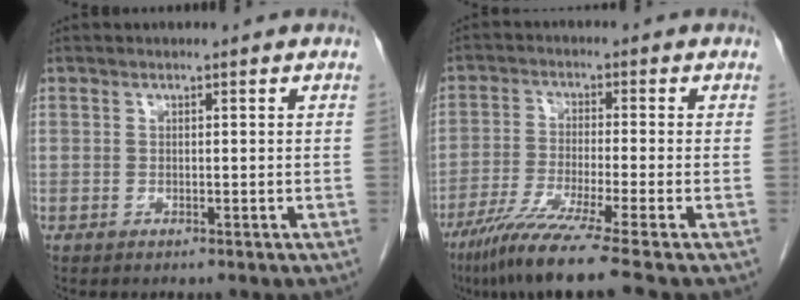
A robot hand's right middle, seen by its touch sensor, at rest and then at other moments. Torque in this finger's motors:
{"motor_torque": [1.22, -0.92, 0.36, 0.10]}